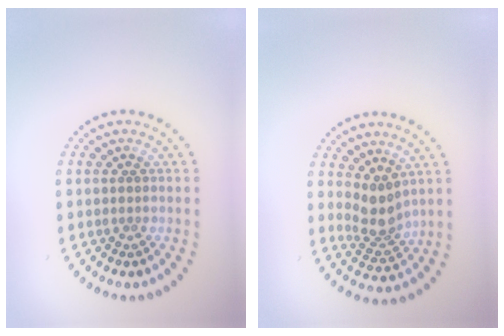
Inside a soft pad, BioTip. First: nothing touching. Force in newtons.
{"total": 2.8, "press": 2.1, "slide": 1.8}